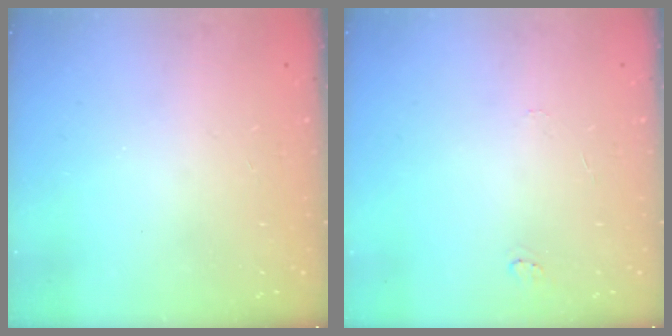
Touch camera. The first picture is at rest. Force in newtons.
{"total": 4.1, "press": 4.1, "slide": 0.4}